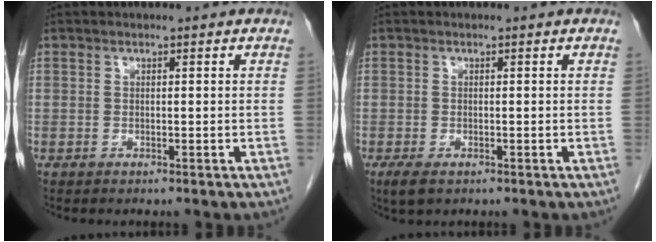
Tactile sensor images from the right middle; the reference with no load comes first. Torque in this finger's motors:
{"motor_torque": [0.60, -0.11, 0.19, 0.03]}